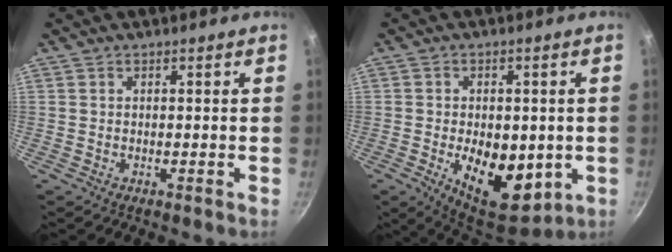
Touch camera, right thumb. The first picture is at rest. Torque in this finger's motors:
{"motor_torque": [-0.23, 0.62, 0.88, -0.16, 0.11]}